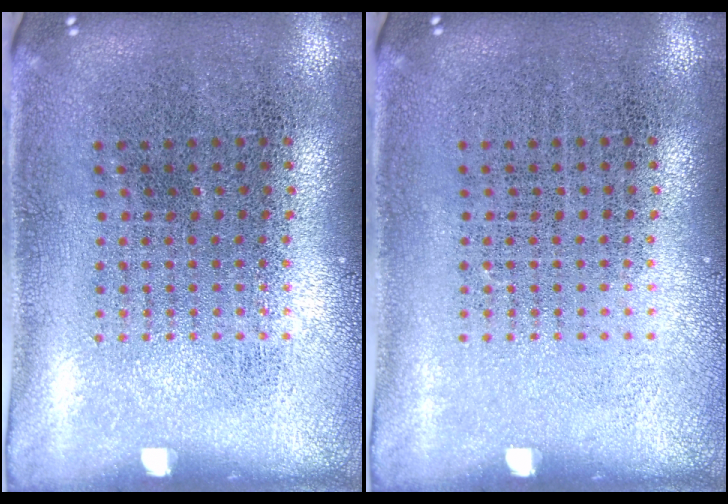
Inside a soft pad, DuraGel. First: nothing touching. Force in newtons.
{"total": 0.0}